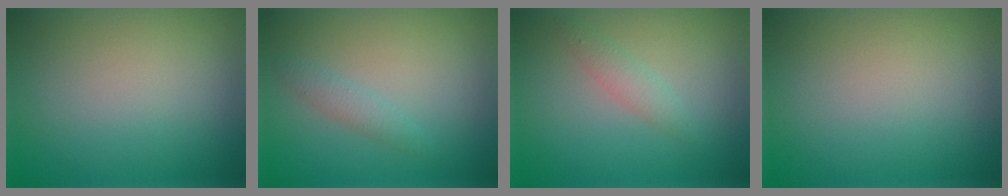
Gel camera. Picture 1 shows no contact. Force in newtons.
{"total": 1.4, "press": 1.4, "slide": 0.0}
{"total": 1.6, "press": 1.6, "slide": 0.0}
{"total": 0.0}